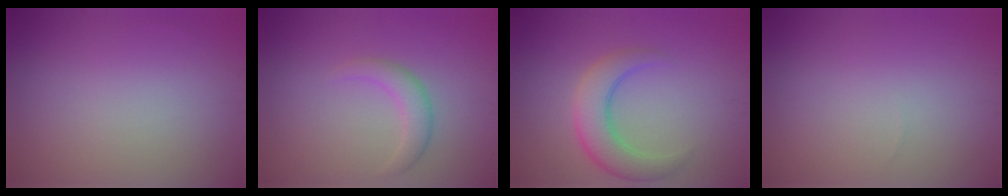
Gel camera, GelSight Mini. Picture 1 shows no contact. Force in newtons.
{"total": 2.2, "press": 2.2, "slide": 0.2}
{"total": 4.7, "press": 4.7, "slide": 0.2}
{"total": 0.0}